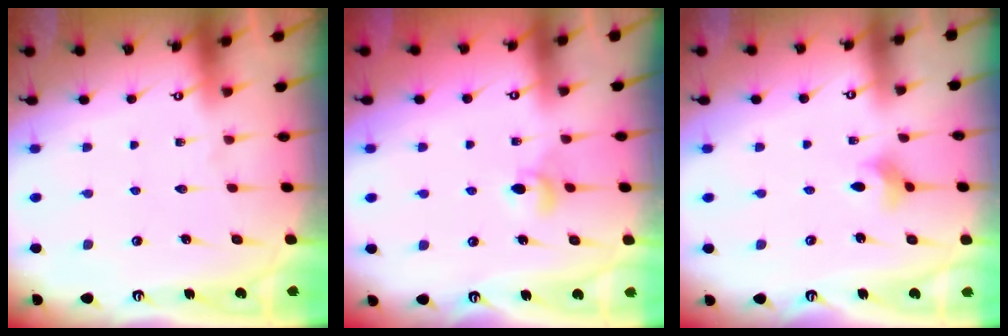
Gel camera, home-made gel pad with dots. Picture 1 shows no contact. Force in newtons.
{"total": 5.1, "press": 5.1, "slide": 0.5}
{"total": 2.7, "press": 2.7, "slide": 0.2}